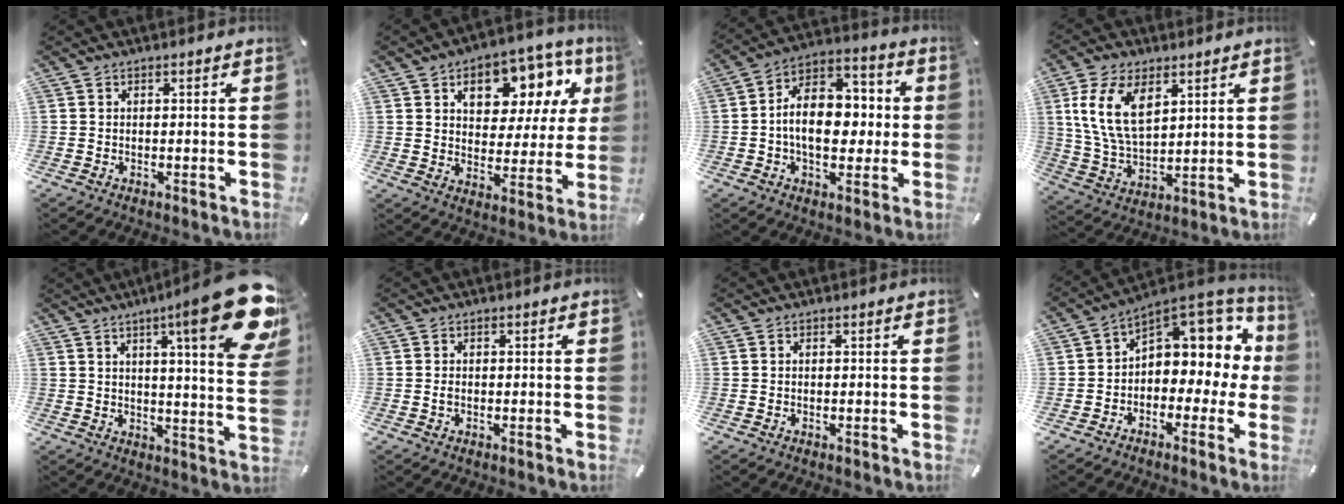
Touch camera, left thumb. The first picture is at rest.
{"total": 14.4, "force": [7.3, 9.2, 8.3], "torque": [-0.116, -0.036, 0.122]}
{"total": 14.5, "force": [-1.3, 9.9, 10.5], "torque": [-0.164, 0.010, -0.022]}
{"total": 12.3, "force": [4.8, 7.6, 8.4], "torque": [-0.200, -0.008, 0.086]}
{"total": 21.5, "force": [10.9, 3.9, 18.2], "torque": [-0.258, -0.065, 0.157]}
{"total": 0.8, "force": [-0.2, 0.4, 0.6], "torque": [-0.012, 0.000, -0.005]}
{"total": 0.0}
{"total": 9.9, "force": [4.5, 6.9, 5.5], "torque": [-0.075, -0.041, 0.080]}